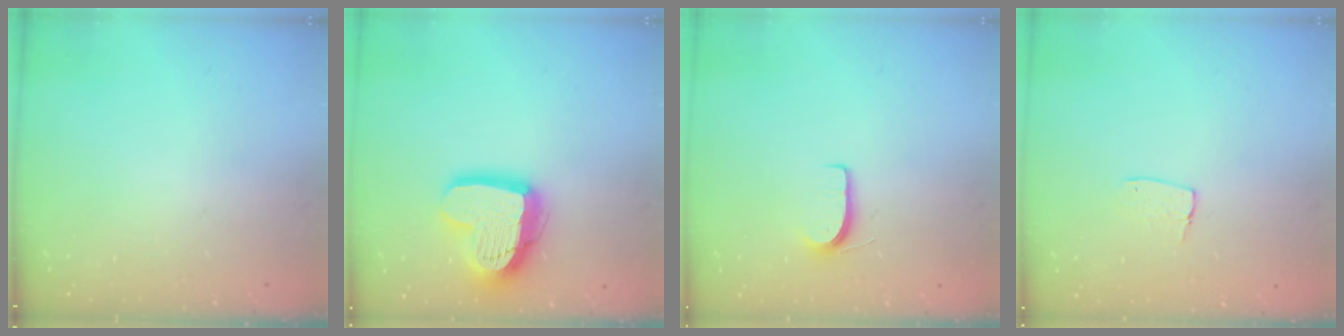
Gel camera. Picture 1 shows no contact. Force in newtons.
{"total": 17.7, "press": 17.6, "slide": 1.6}
{"total": 5.8, "press": 5.8, "slide": 0.6}
{"total": 5.5, "press": 5.5, "slide": 0.4}